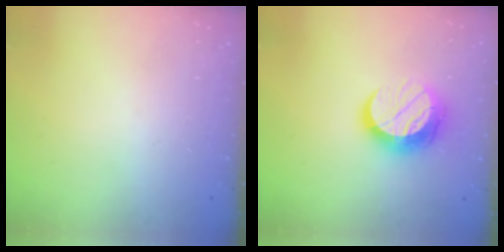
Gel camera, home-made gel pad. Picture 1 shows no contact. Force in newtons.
{"total": 12.2, "press": 12.2, "slide": 0.9}